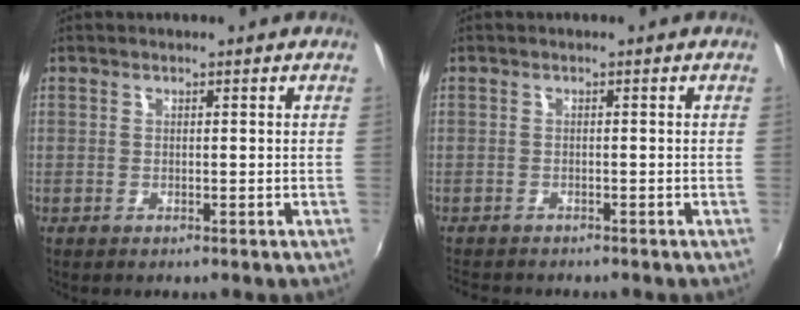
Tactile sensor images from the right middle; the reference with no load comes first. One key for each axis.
{"total": 3.4, "fx": -3.1, "fy": 0.6, "fz": 1.0, "tx": -0.029, "ty": -0.017, "tz": -0.052}